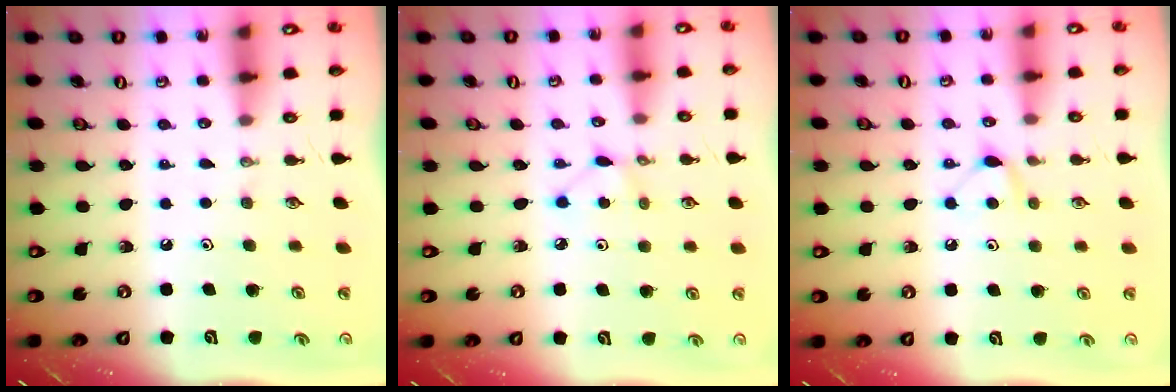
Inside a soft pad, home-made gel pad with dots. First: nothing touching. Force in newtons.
{"total": 2.8, "press": 2.8, "slide": 0.3}
{"total": 5.9, "press": 5.8, "slide": 0.8}